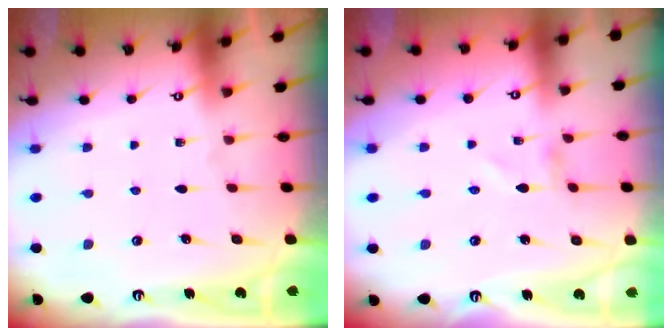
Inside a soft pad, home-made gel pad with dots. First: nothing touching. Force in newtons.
{"total": 1.1, "press": 1.1, "slide": 0.1}